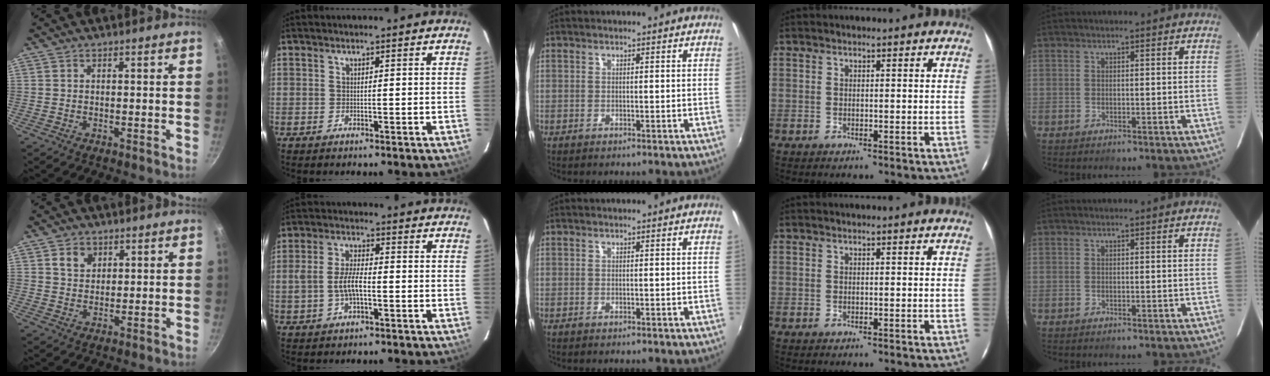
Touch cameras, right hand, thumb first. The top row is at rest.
{"thumb": {"total": 4.1, "force": [1.7, 3.3, 1.8], "torque": [-0.014, -0.001, 0.030]}, "index": {"total": 6.1, "force": [-1.4, 2.6, 5.3], "torque": [-0.108, 0.006, -0.023]}}